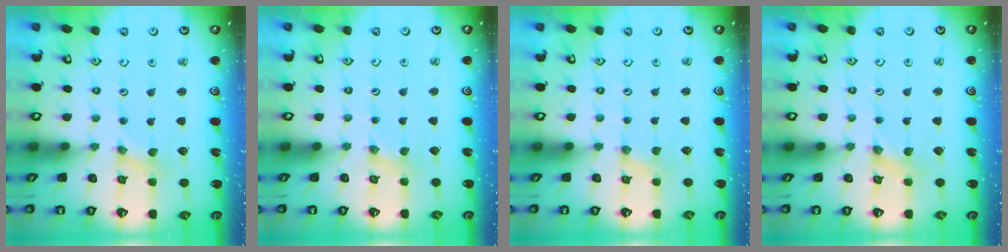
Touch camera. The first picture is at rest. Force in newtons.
{"total": 1.0, "press": 1.0, "slide": 0.1}
{"total": 1.6, "press": 1.6, "slide": 0.3}
{"total": 2.2, "press": 2.2, "slide": 0.3}